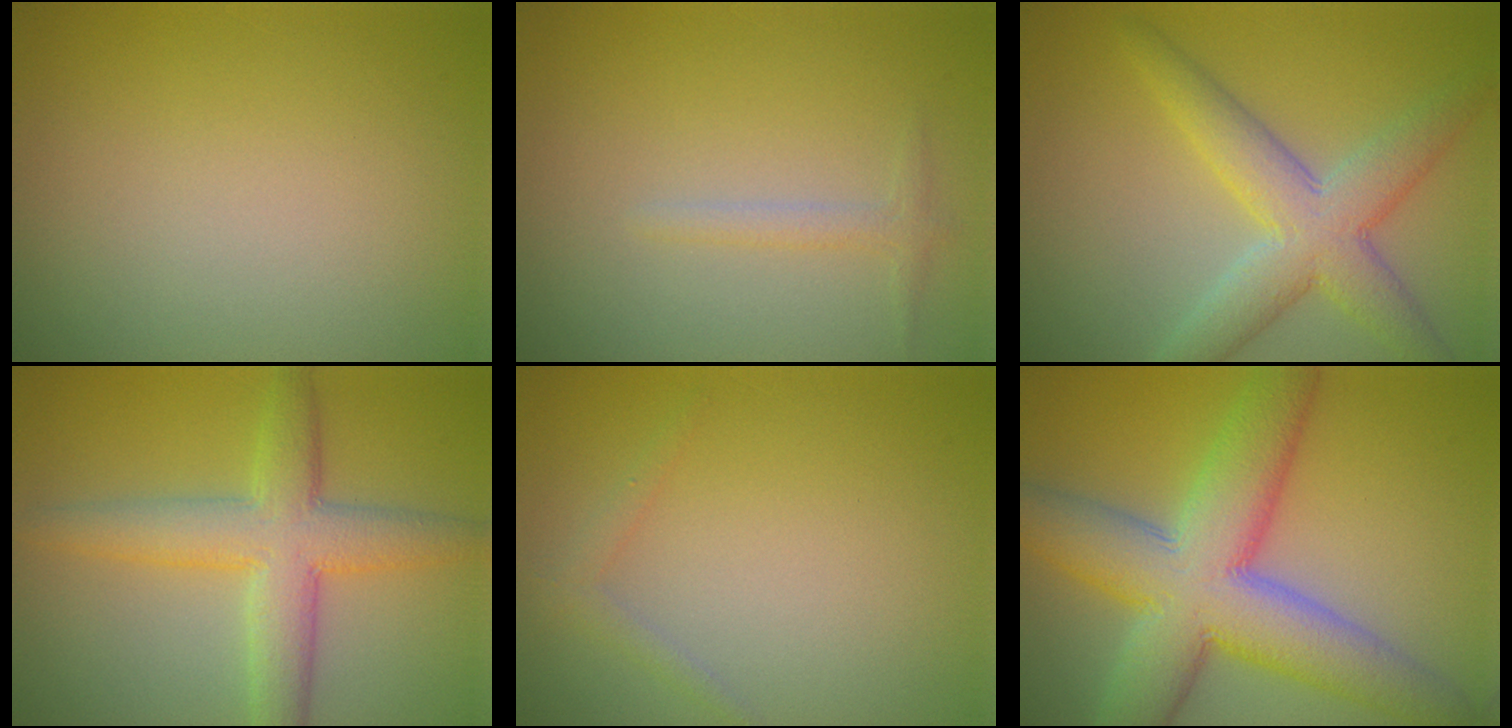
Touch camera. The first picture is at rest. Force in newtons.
{"total": 1.1, "press": 1.1, "slide": 0.1}
{"total": 5.0, "press": 4.9, "slide": 0.3}
{"total": 5.8, "press": 5.8, "slide": 0.0}
{"total": 1.1, "press": 1.1, "slide": 0.1}
{"total": 10.9, "press": 10.9, "slide": 0.4}